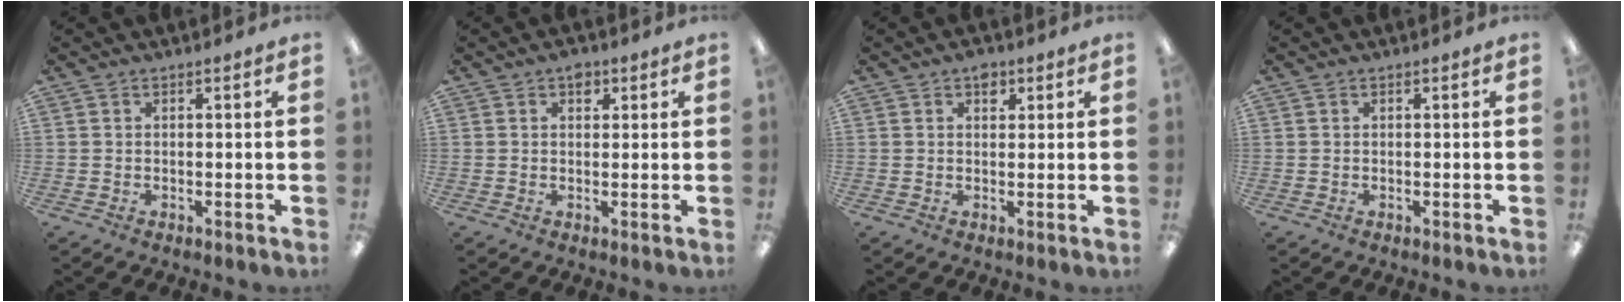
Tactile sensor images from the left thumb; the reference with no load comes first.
{"total": 2.5, "force": [1.4, 1.6, 1.4], "torque": [-0.005, -0.003, 0.018]}
{"total": 2.8, "force": [1.6, 1.7, 1.5], "torque": [-0.007, -0.005, 0.023]}
{"total": 0.0}